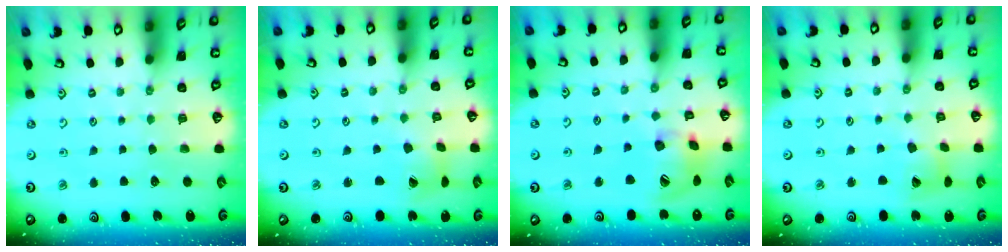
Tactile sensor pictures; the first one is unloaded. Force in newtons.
{"total": 4.1, "press": 4.1, "slide": 0.5}
{"total": 16.7, "press": 16.5, "slide": 2.3}
{"total": 8.1, "press": 8.1, "slide": 1.1}